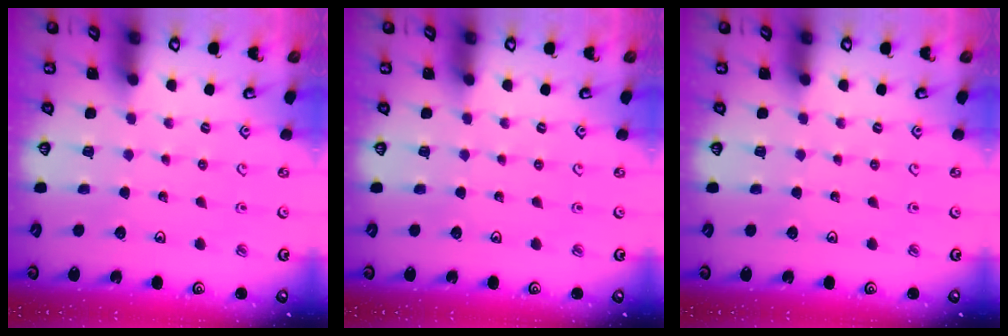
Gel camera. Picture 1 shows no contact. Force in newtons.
{"total": 0.0}
{"total": 0.0}